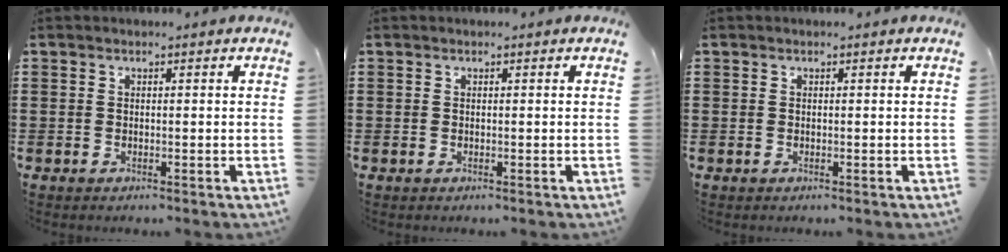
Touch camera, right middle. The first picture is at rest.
{"total": 0.0}
{"total": 0.0}